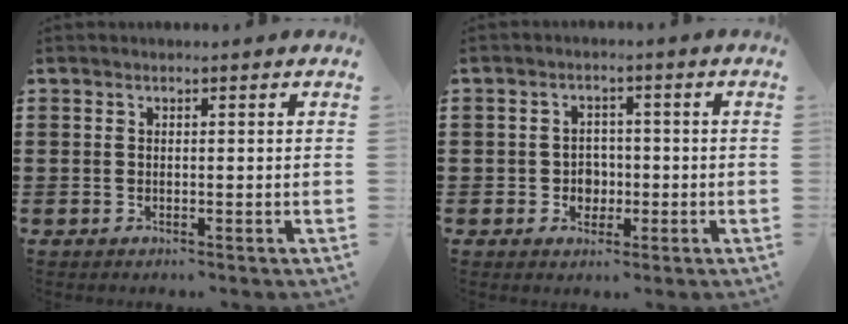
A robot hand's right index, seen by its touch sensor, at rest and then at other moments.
{"total": 3.0, "force": [-0.9, 2.7, 0.9], "torque": [-0.026, 0.003, -0.021]}